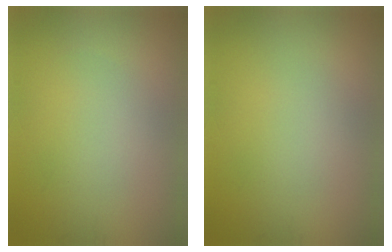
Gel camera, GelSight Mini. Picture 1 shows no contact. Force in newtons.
{"total": 0.0}